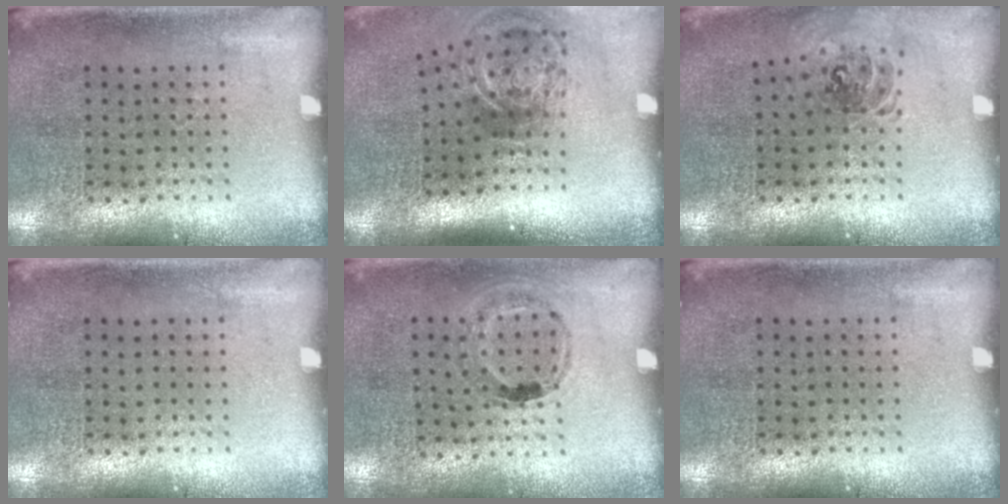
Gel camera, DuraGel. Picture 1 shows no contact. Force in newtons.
{"total": 2.2, "press": 1.4, "slide": 1.7}
{"total": 0.9, "press": 0.8, "slide": 0.3}
{"total": 0.0}
{"total": 1.1, "press": 0.7, "slide": 0.8}
{"total": 0.0}